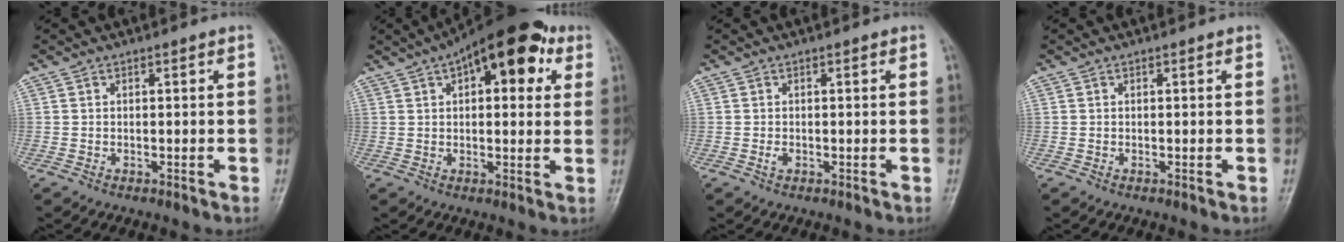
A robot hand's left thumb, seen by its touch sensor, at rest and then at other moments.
{"total": 16.6, "force": [7.0, 7.7, 12.9], "torque": [-0.148, 0.013, 0.092]}
{"total": 0.8, "force": [-0.3, 0.6, 0.5], "torque": [-0.008, 0.000, -0.005]}
{"total": 0.0}